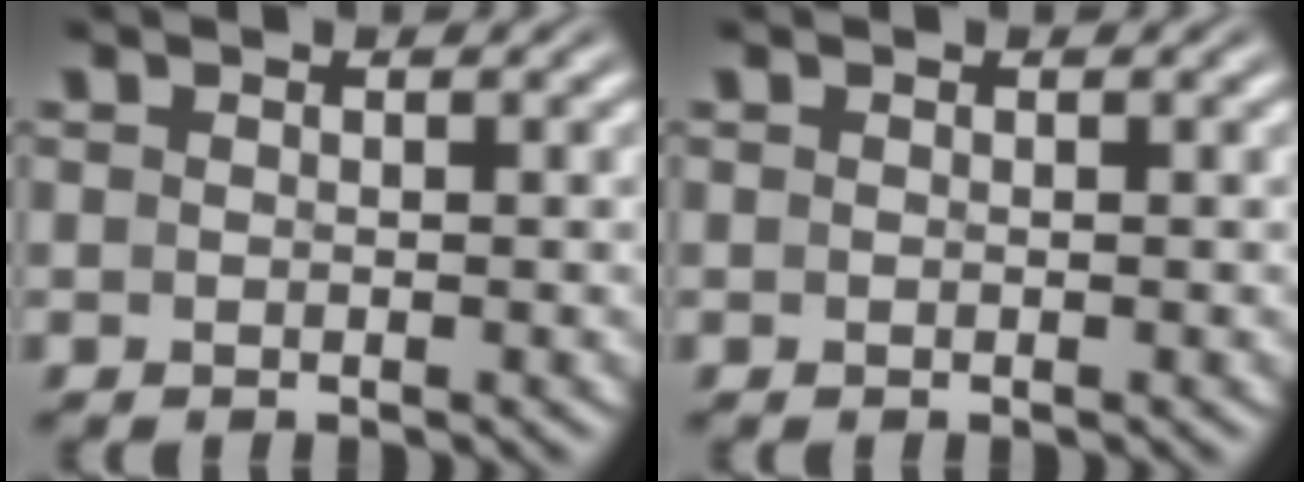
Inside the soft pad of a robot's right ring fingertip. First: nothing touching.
{"total": 0.0}